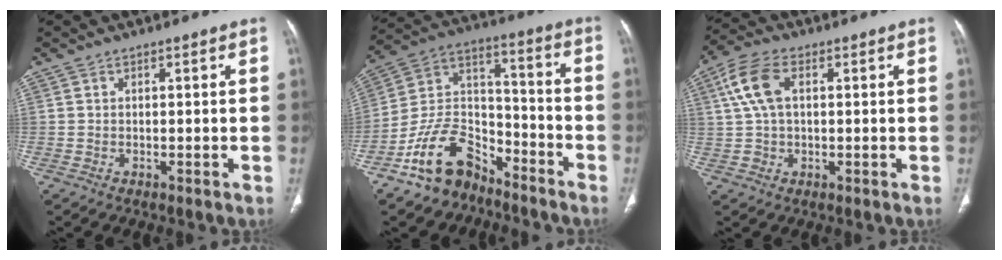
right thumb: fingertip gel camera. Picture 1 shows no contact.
{"total": 14.1, "force": [-10.0, 8.1, 5.7], "torque": [-0.082, 0.097, -0.188]}
{"total": 8.1, "force": [2.0, 4.9, 6.2], "torque": [-0.134, 0.019, 0.039]}